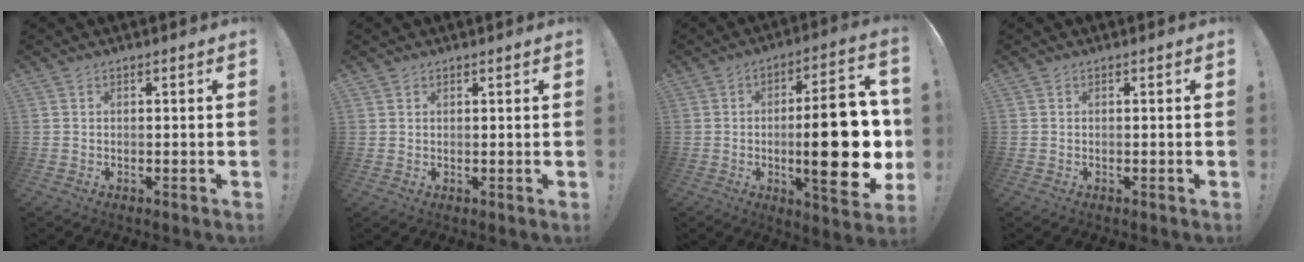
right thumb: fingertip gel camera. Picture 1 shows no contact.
{"total": 1.4, "force": [1.0, 1.1, 0.0], "torque": [0.008, -0.009, 0.016]}
{"total": 24.8, "force": [-2.0, 6.6, 23.8], "torque": [-0.365, -0.003, -0.026]}
{"total": 0.0}